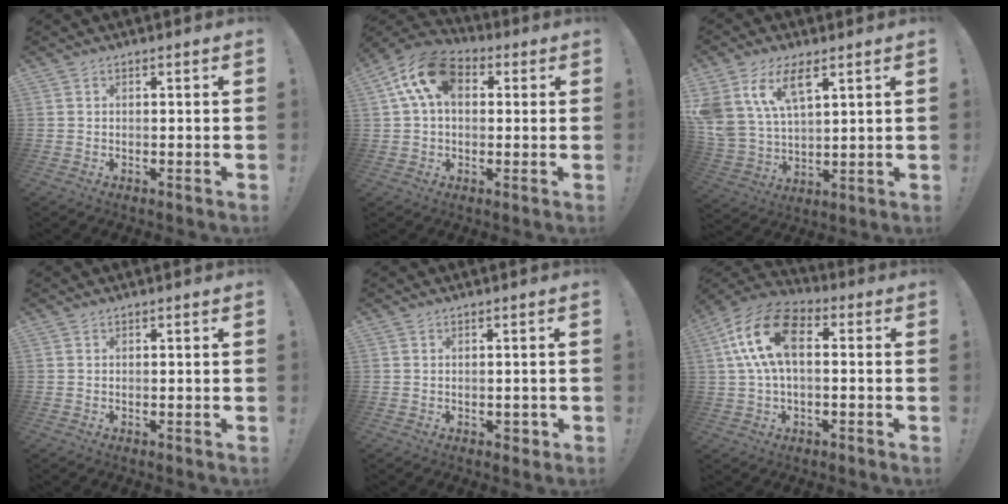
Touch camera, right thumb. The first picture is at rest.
{"total": 13.8, "force": [4.4, 8.8, 9.7], "torque": [-0.169, 0.004, 0.085]}
{"total": 12.9, "force": [7.7, 6.3, 8.2], "torque": [-0.183, -0.035, 0.142]}
{"total": 0.0}
{"total": 1.7, "force": [-0.1, 1.4, 0.9], "torque": [0.000, -0.002, -0.003]}
{"total": 16.7, "force": [3.1, 9.6, 13.3], "torque": [-0.252, 0.010, 0.056]}